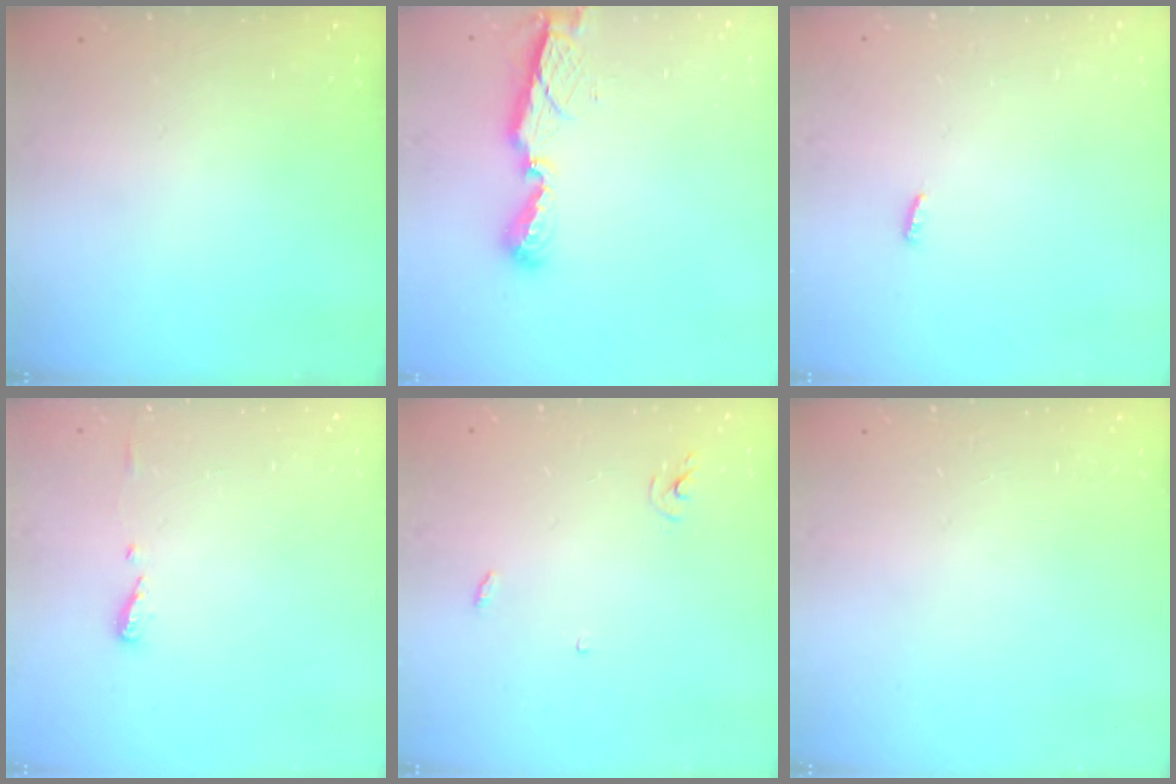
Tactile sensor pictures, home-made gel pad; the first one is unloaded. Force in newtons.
{"total": 7.9, "press": 7.8, "slide": 0.3}
{"total": 3.0, "press": 2.9, "slide": 0.8}
{"total": 4.9, "press": 4.9, "slide": 0.6}
{"total": 3.0, "press": 3.0, "slide": 0.2}
{"total": 0.0}